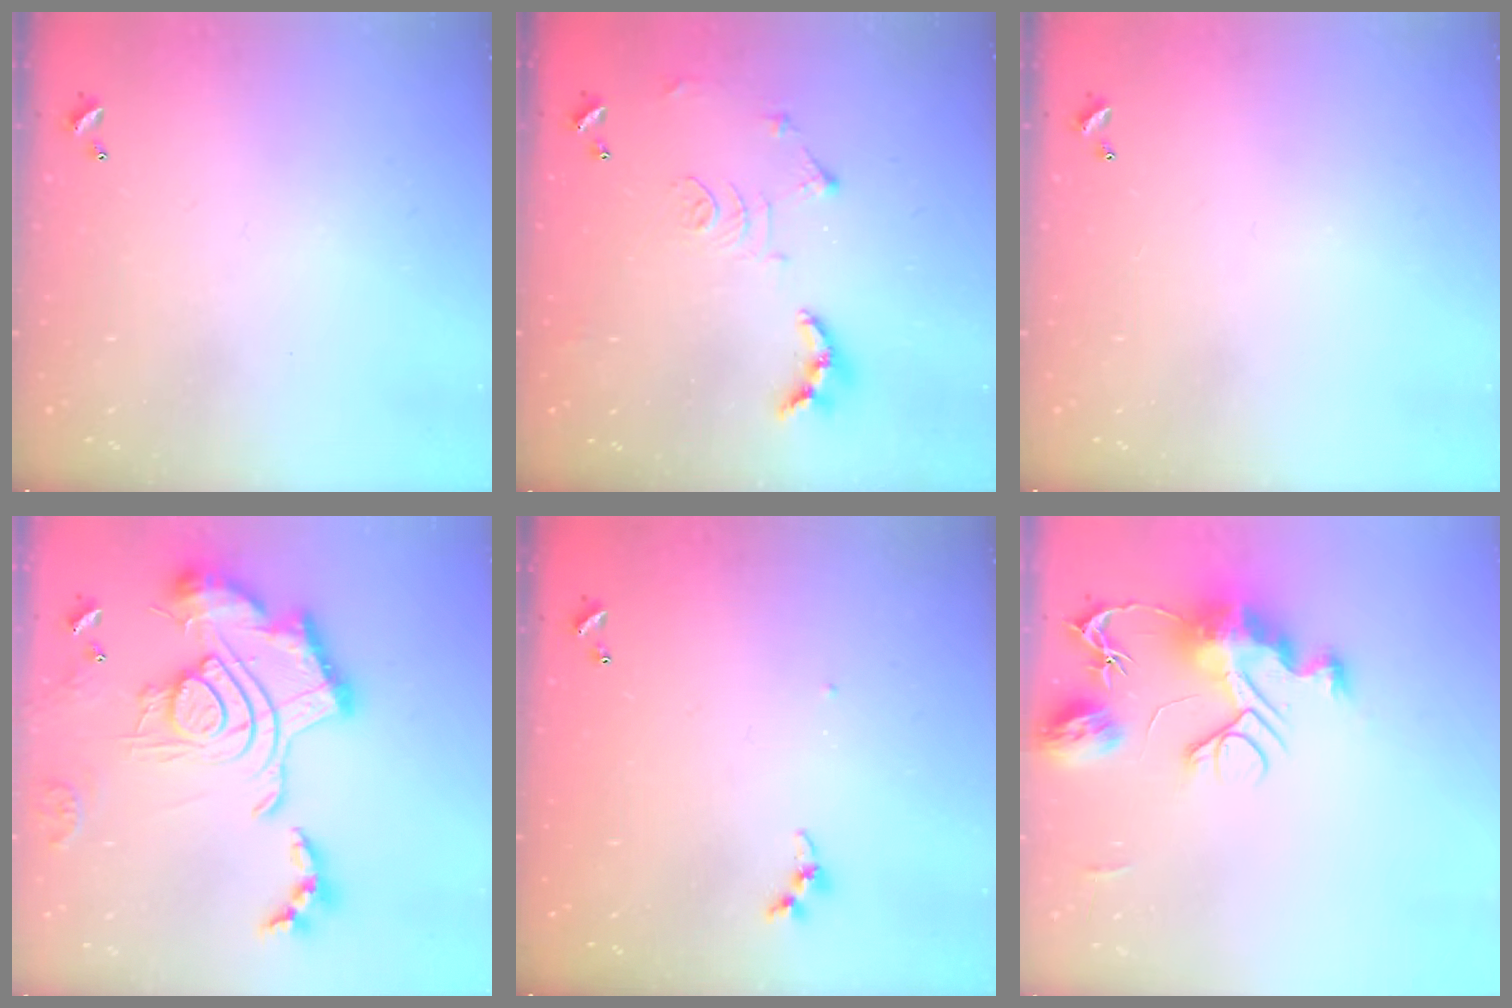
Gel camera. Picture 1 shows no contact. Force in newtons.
{"total": 12.0, "press": 11.9, "slide": 1.3}
{"total": 0.0}
{"total": 3.0, "press": 2.4, "slide": 1.8}
{"total": 3.5, "press": 3.4, "slide": 0.4}
{"total": 13.2, "press": 13.2, "slide": 1.1}